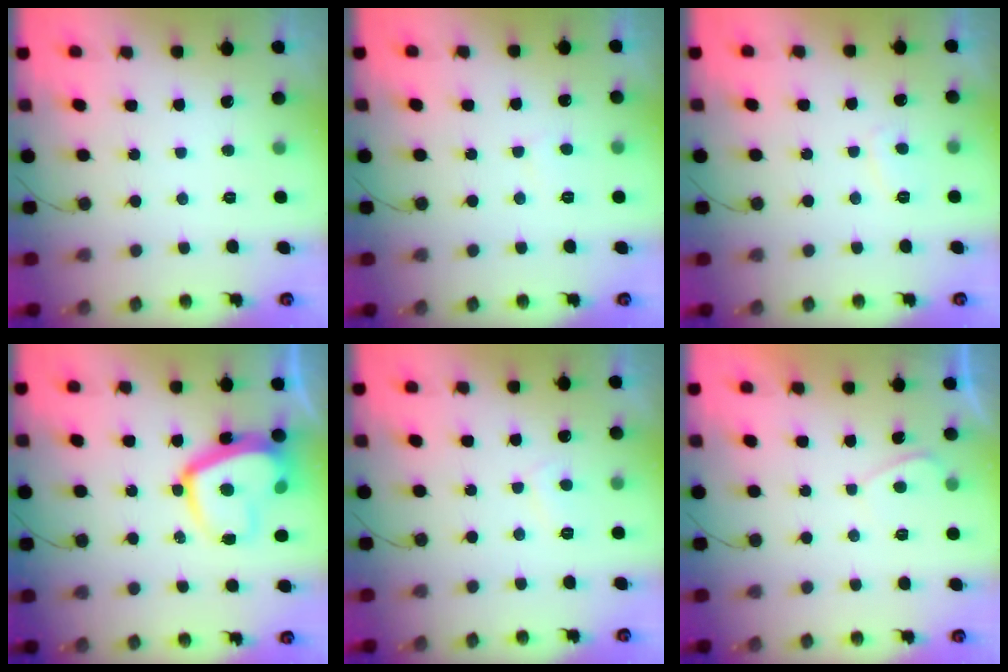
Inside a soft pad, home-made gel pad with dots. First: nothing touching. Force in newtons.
{"total": 2.7, "press": 2.7, "slide": 0.3}
{"total": 2.7, "press": 2.6, "slide": 0.7}
{"total": 14.2, "press": 14.1, "slide": 1.4}
{"total": 1.9, "press": 1.8, "slide": 0.4}
{"total": 0.6, "press": 0.4, "slide": 0.5}